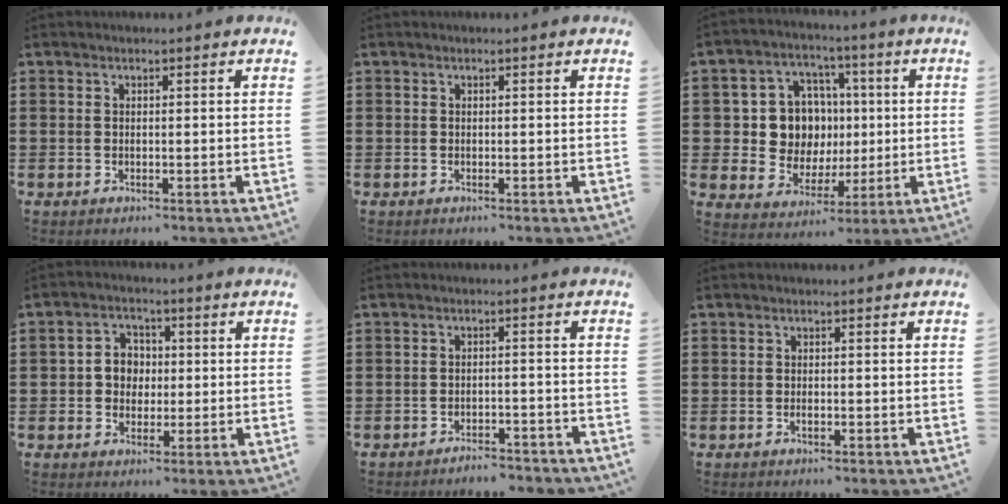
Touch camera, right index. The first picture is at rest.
{"total": 0.0}
{"total": 10.0, "force": [0.9, 9.0, 4.4], "torque": [-0.098, 0.013, 0.026]}
{"total": 4.1, "force": [-0.1, 3.8, 1.5], "torque": [-0.045, 0.013, -0.007]}
{"total": 2.8, "force": [-2.8, 0.0, 0.2], "torque": [-0.007, 0.001, -0.058]}
{"total": 0.6, "force": [-0.4, 0.1, 0.4], "torque": [-0.008, -0.006, -0.004]}